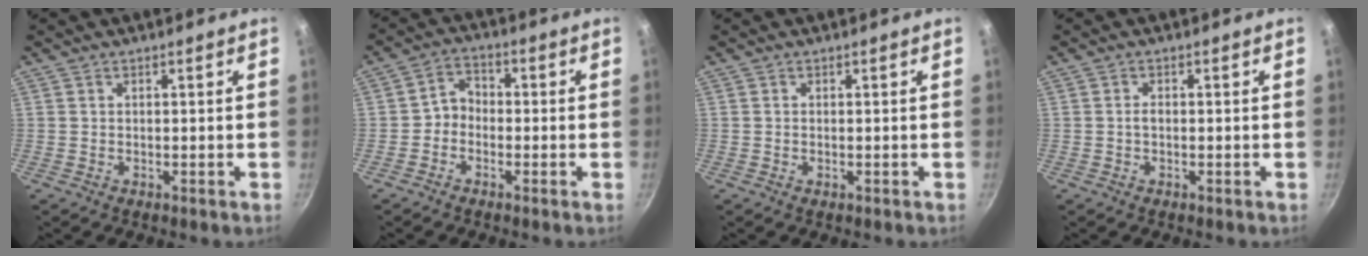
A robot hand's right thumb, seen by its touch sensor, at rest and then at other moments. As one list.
[{"total": 4.5, "force": [-1.3, 3.7, 2.3], "torque": [-0.018, 0.025, -0.038]}, {"total": 0.0}, {"total": 1.0, "force": [-0.2, 0.6, 0.8], "torque": [-0.012, 0.002, -0.005]}]